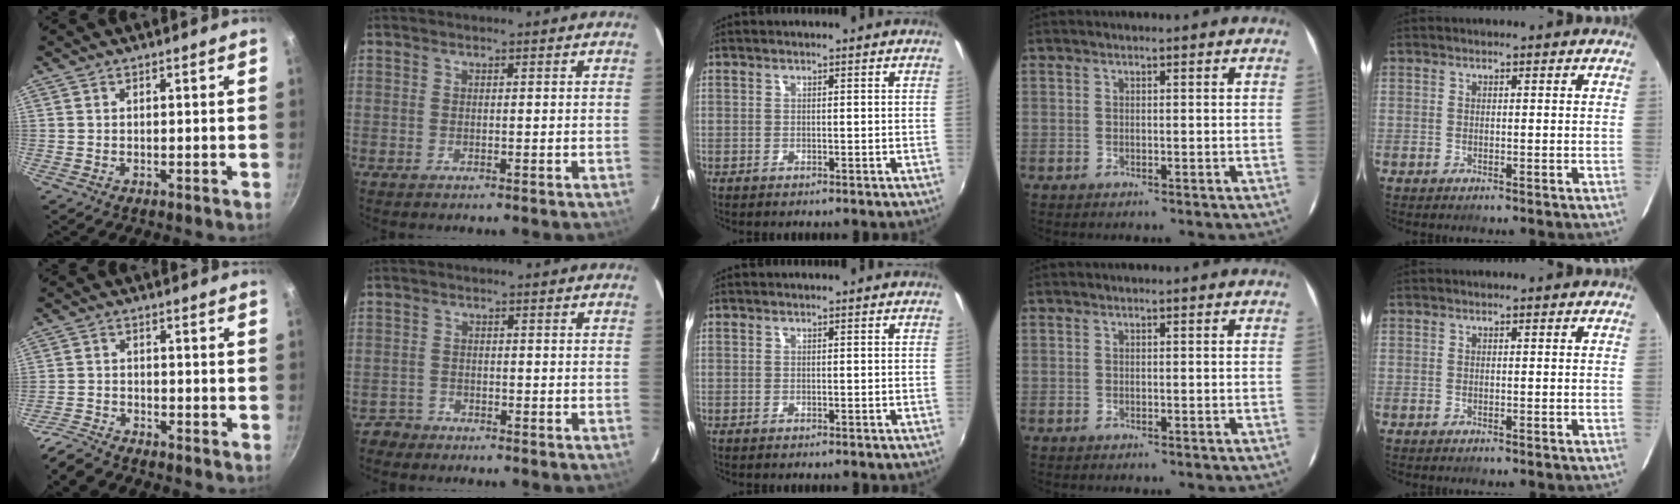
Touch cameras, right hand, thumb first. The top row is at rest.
{"thumb": {"total": 4.3, "force": [-4.1, 0.6, 1.0], "torque": [-0.029, 0.020, -0.091]}, "index": {"total": 2.5, "force": [-2.1, 1.3, -0.3], "torque": [-0.001, 0.009, -0.043]}}